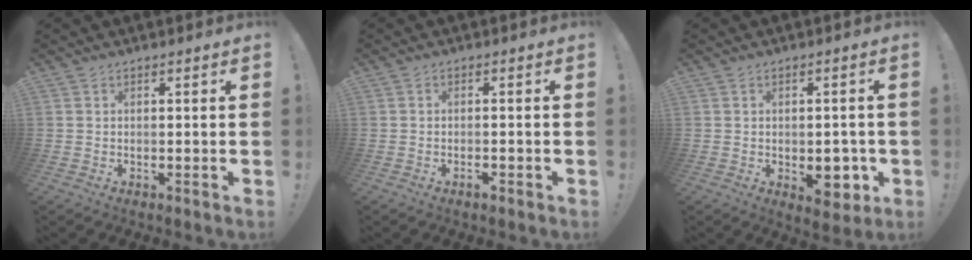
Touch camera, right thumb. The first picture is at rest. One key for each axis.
{"total": 1.7, "fx": -1.1, "fy": 0.4, "fz": 1.2, "tx": -0.011, "ty": 0.000, "tz": -0.020}
{"total": 8.6, "fx": -2.1, "fy": 5.6, "fz": 6.2, "tx": -0.055, "ty": 0.005, "tz": -0.025}